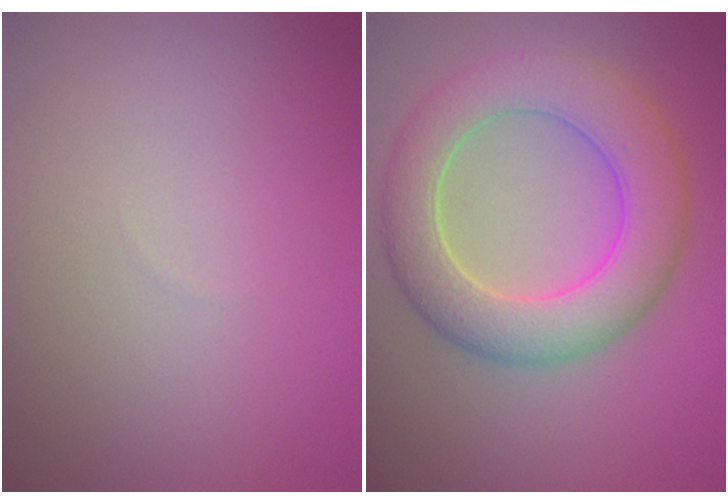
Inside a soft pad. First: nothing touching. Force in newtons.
{"total": 7.4, "press": 7.3, "slide": 0.5}